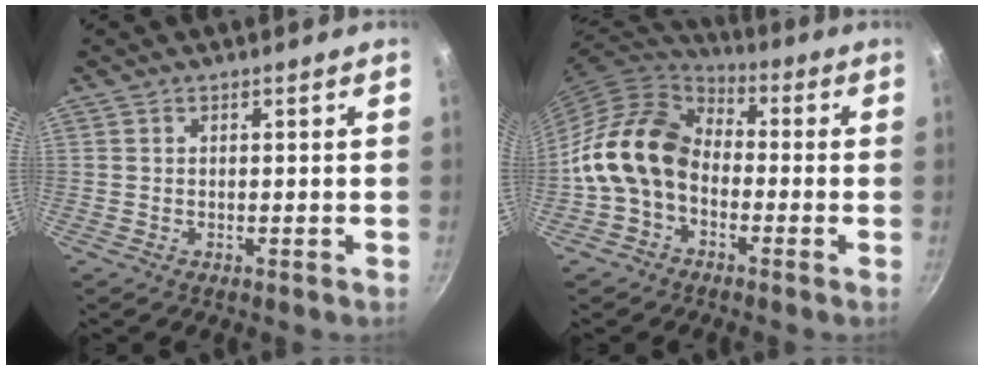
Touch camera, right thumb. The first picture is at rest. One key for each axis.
{"total": 14.2, "fx": -2.7, "fy": 10.5, "fz": 9.2, "tx": -0.137, "ty": 0.042, "tz": -0.074}